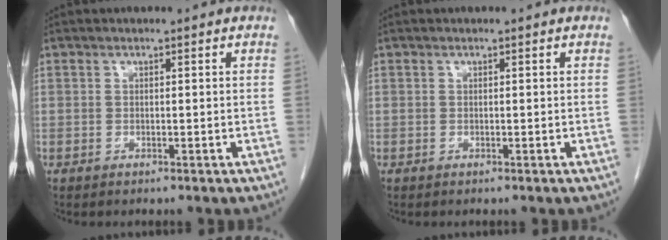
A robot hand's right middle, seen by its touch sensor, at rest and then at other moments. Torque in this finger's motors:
{"motor_torque": [-0.08, 0.08, 0.00, -0.01]}